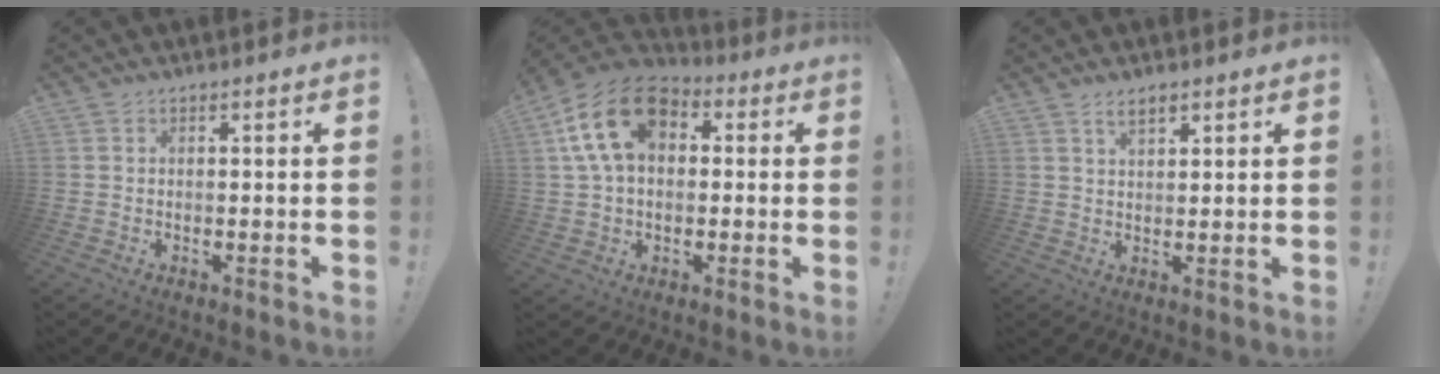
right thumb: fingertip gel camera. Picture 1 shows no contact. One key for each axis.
{"total": 17.5, "fx": 5.4, "fy": 11.5, "fz": 12.0, "tx": -0.224, "ty": -0.001, "tz": 0.098}
{"total": 3.4, "fx": 2.2, "fy": 1.4, "fz": 2.2, "tx": -0.033, "ty": -0.011, "tz": 0.037}